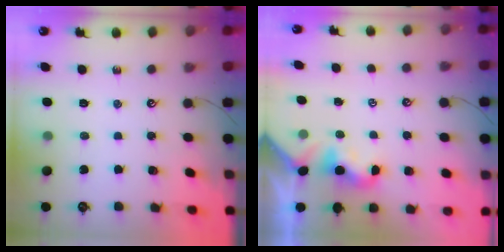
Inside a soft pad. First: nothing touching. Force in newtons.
{"total": 1.8, "press": 1.8, "slide": 0.5}